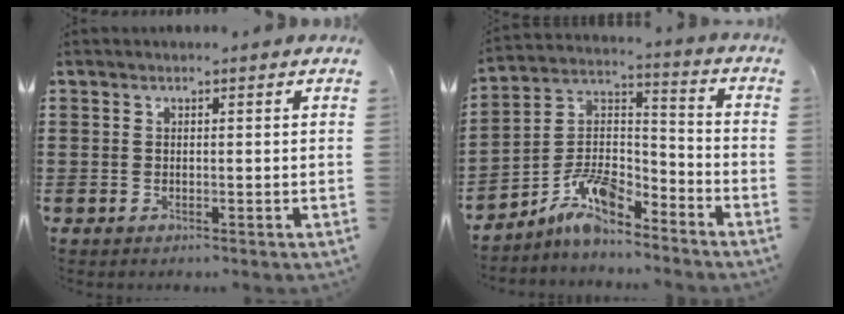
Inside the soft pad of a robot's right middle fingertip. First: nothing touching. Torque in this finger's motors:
{"motor_torque": [2.14, 0.00, 0.43, 0.15]}